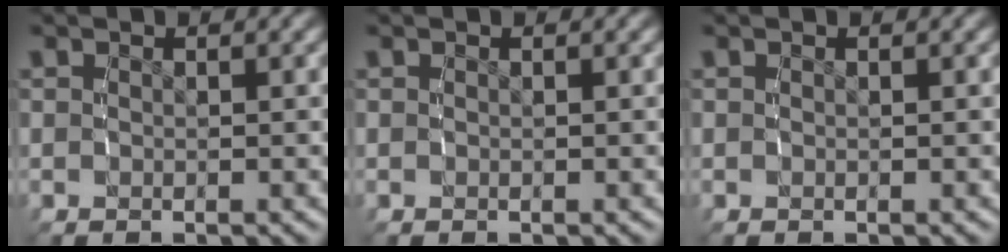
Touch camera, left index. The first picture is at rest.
{"total": 0.0}
{"total": 0.0}